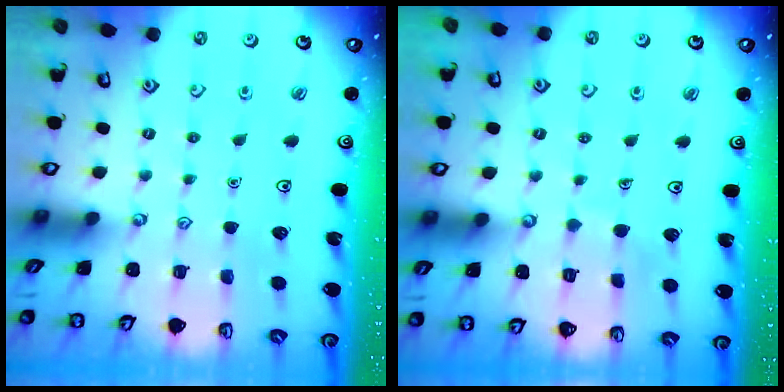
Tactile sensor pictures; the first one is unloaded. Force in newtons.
{"total": 3.9, "press": 3.9, "slide": 0.2}